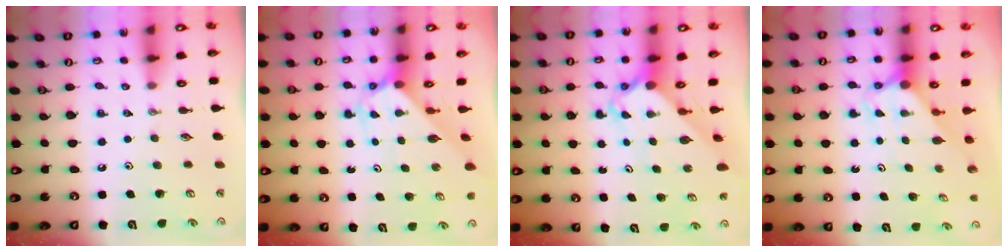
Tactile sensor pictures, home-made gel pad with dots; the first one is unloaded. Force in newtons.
{"total": 2.6, "press": 2.6, "slide": 0.2}
{"total": 4.1, "press": 4.0, "slide": 0.5}
{"total": 3.0, "press": 3.0, "slide": 0.0}